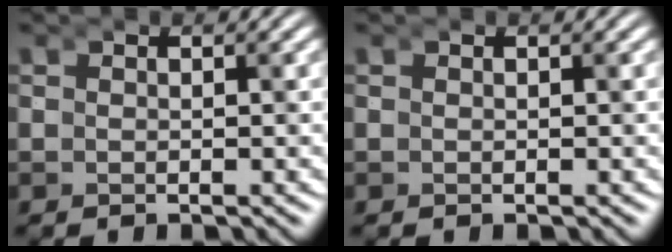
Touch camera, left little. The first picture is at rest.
{"total": 0.0}